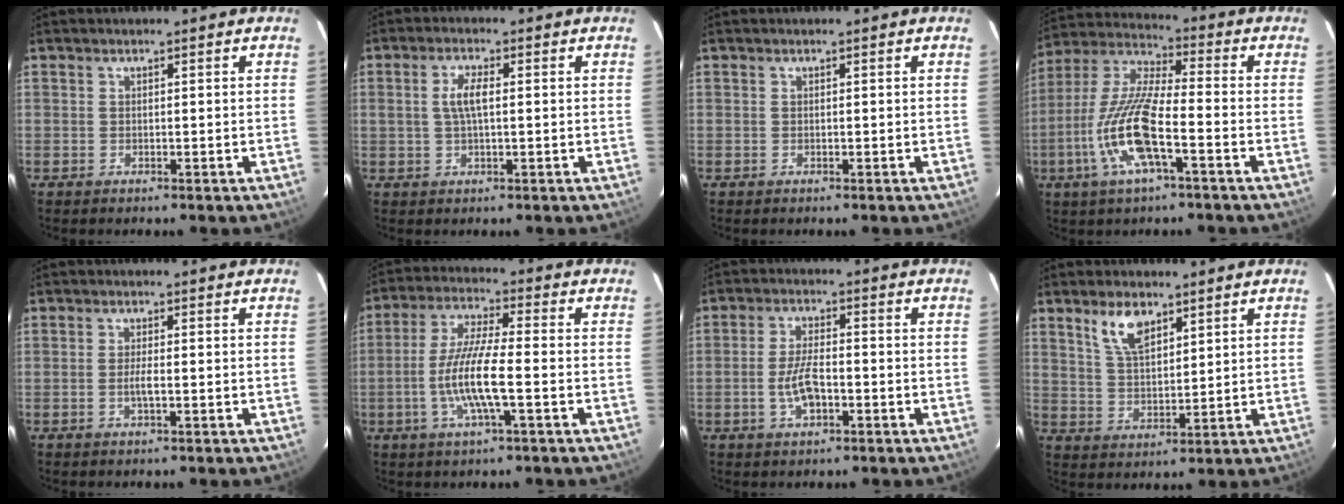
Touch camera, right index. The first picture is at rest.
{"total": 3.8, "force": [0.4, 1.2, 3.5], "torque": [-0.070, 0.007, 0.012]}
{"total": 0.0}
{"total": 14.3, "force": [-5.4, 2.9, 12.9], "torque": [-0.271, -0.005, -0.111]}
{"total": 1.9, "force": [-0.6, 0.1, 1.8], "torque": [-0.035, 0.000, -0.012]}
{"total": 10.5, "force": [-2.9, 1.1, 10.1], "torque": [-0.206, -0.001, -0.057]}
{"total": 5.9, "force": [-2.0, 2.3, 5.0], "torque": [-0.103, 0.003, -0.036]}
{"total": 7.2, "force": [4.5, 3.3, 4.6], "torque": [-0.086, 0.007, 0.091]}